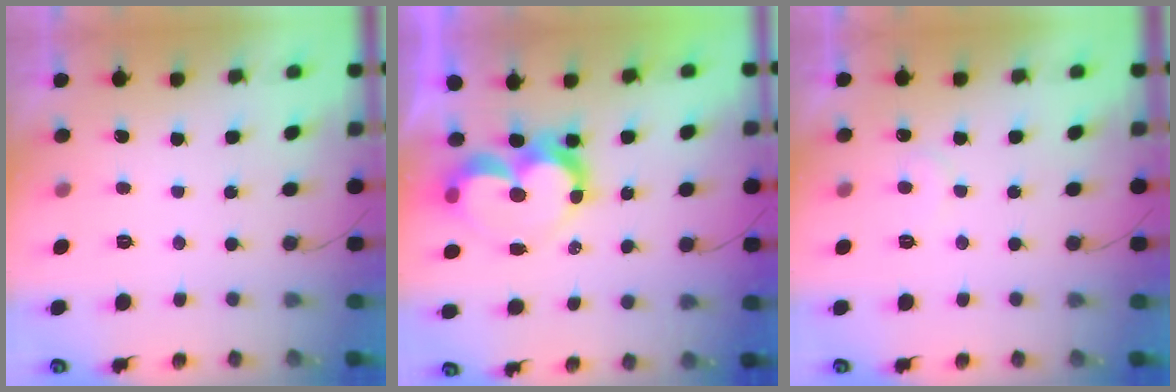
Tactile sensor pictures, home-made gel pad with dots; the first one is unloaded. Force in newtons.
{"total": 11.0, "press": 11.0, "slide": 0.8}
{"total": 6.3, "press": 6.3, "slide": 0.5}